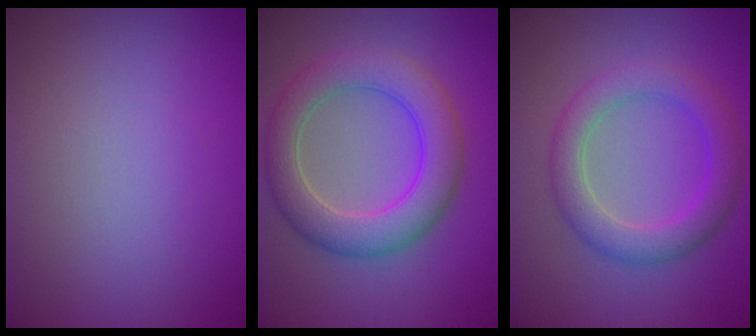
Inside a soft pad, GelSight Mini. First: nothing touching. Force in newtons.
{"total": 5.8, "press": 5.8, "slide": 0.2}
{"total": 4.2, "press": 4.2, "slide": 0.2}